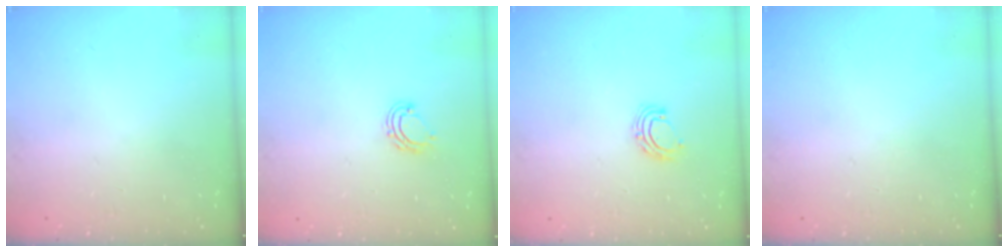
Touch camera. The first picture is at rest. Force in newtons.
{"total": 5.2, "press": 5.1, "slide": 0.7}
{"total": 7.6, "press": 7.5, "slide": 0.9}
{"total": 0.0}